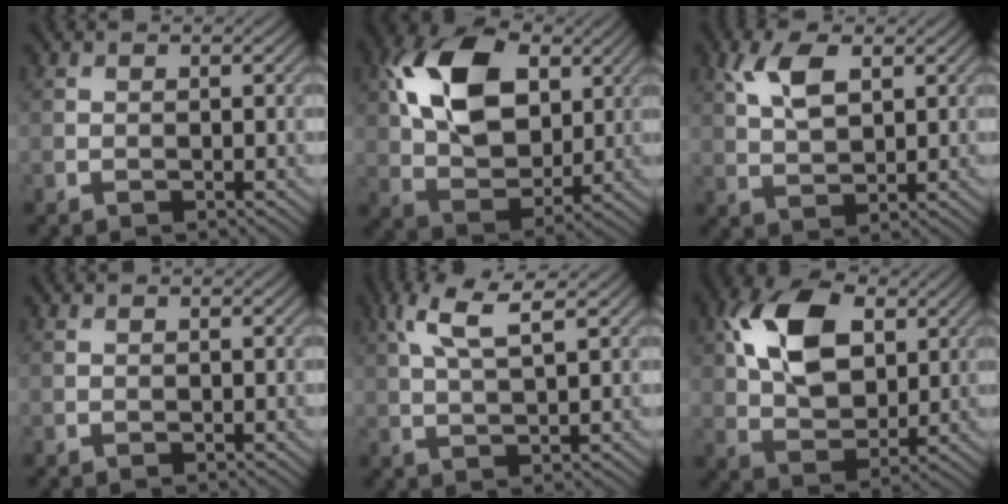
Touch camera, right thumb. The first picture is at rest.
{"total": 13.9, "force": [4.3, 8.9, 9.8], "torque": [-0.209, 0.018, 0.074]}
{"total": 5.6, "force": [2.3, 2.8, 4.3], "torque": [-0.099, 0.004, 0.044]}
{"total": 0.0}
{"total": 6.2, "force": [3.1, 1.5, 5.1], "torque": [-0.114, 0.011, 0.064]}
{"total": 12.1, "force": [3.8, 7.6, 8.6], "torque": [-0.192, 0.018, 0.066]}